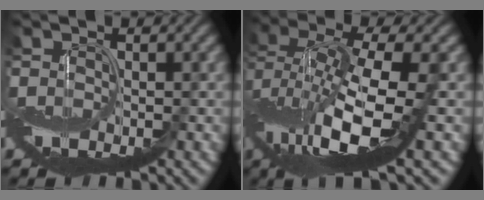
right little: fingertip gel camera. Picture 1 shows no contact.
{"total": 11.5, "force": [-0.2, 4.3, 10.7], "torque": [-0.218, -0.011, -0.003]}